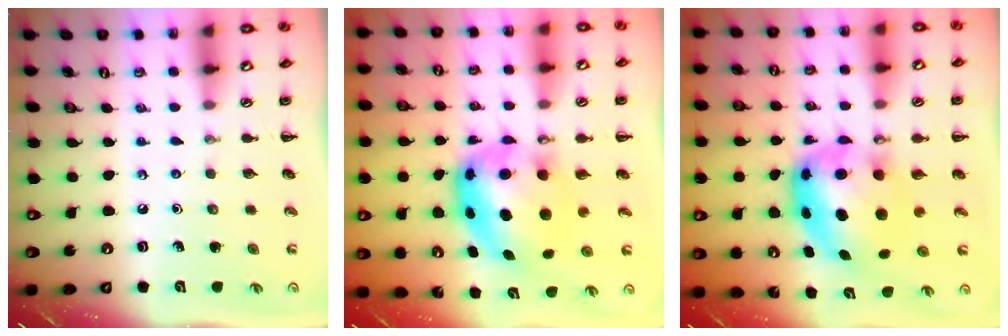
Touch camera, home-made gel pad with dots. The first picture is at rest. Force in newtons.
{"total": 9.6, "press": 9.3, "slide": 2.4}
{"total": 9.6, "press": 9.3, "slide": 2.4}